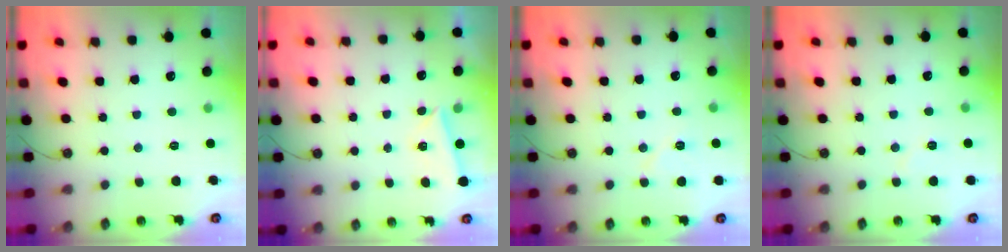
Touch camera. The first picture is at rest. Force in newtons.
{"total": 2.0, "press": 1.7, "slide": 1.0}
{"total": 5.5, "press": 5.3, "slide": 1.5}
{"total": 4.6, "press": 4.4, "slide": 1.2}